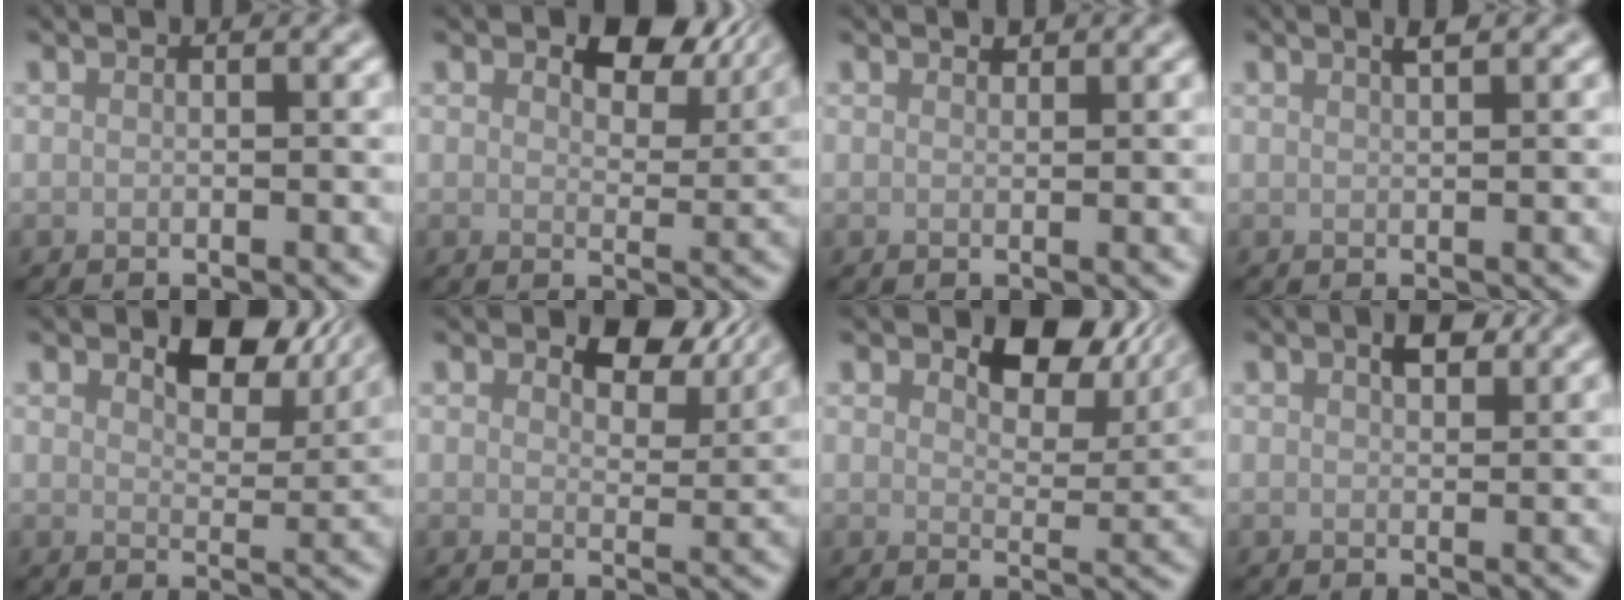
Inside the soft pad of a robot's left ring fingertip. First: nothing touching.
{"total": 5.1, "force": [3.2, 2.7, 3.0], "torque": [-0.042, -0.005, 0.040]}
{"total": 0.7, "force": [0.6, 0.3, 0.1], "torque": [-0.002, -0.002, 0.010]}
{"total": 1.1, "force": [0.8, 0.2, 0.7], "torque": [-0.010, 0.003, 0.012]}
{"total": 5.2, "force": [3.4, 2.6, 3.0], "torque": [-0.045, -0.006, 0.045]}
{"total": 4.3, "force": [2.9, 2.2, 2.4], "torque": [-0.037, -0.006, 0.038]}
{"total": 6.0, "force": [3.8, 3.2, 3.5], "torque": [-0.050, -0.008, 0.051]}
{"total": 2.3, "force": [1.2, 1.2, 1.6], "torque": [-0.023, 0.005, 0.019]}